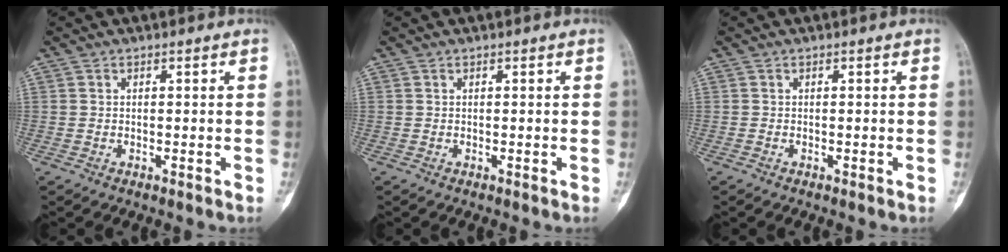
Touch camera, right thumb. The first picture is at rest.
{"total": 0.0}
{"total": 0.0}